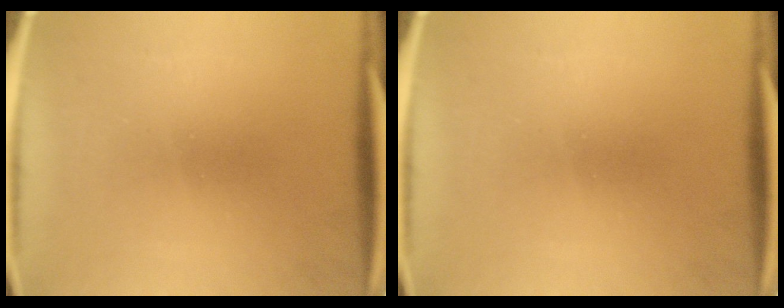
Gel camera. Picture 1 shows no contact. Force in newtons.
{"total": 0.0}